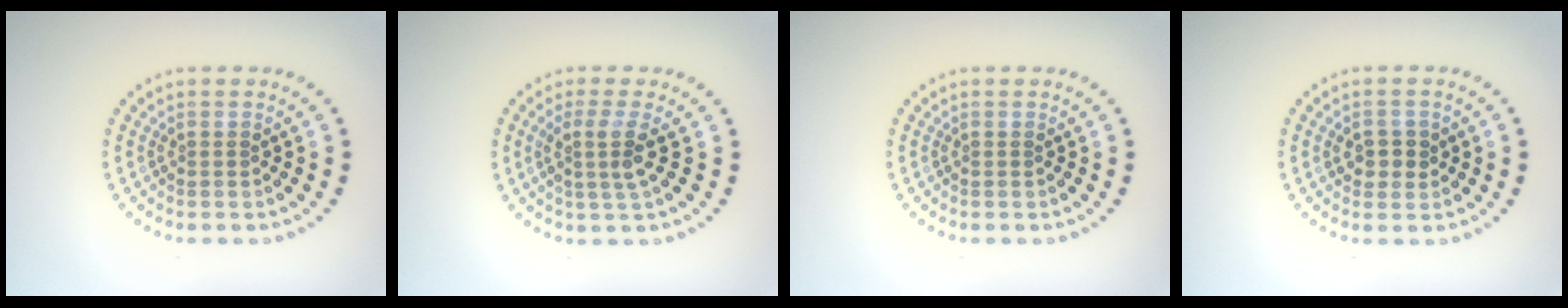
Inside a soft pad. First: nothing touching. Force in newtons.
{"total": 2.7, "press": 2.0, "slide": 1.8}
{"total": 0.0}
{"total": 2.1, "press": 2.0, "slide": 0.4}